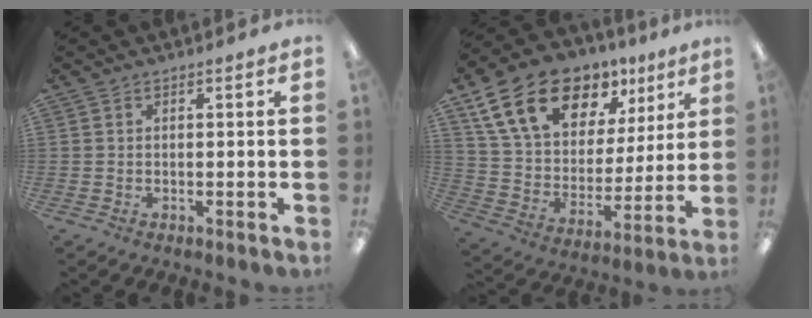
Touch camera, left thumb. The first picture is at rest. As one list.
[{"total": 20.6, "force": [12.1, 12.7, 10.8], "torque": [-0.188, -0.052, 0.221]}]